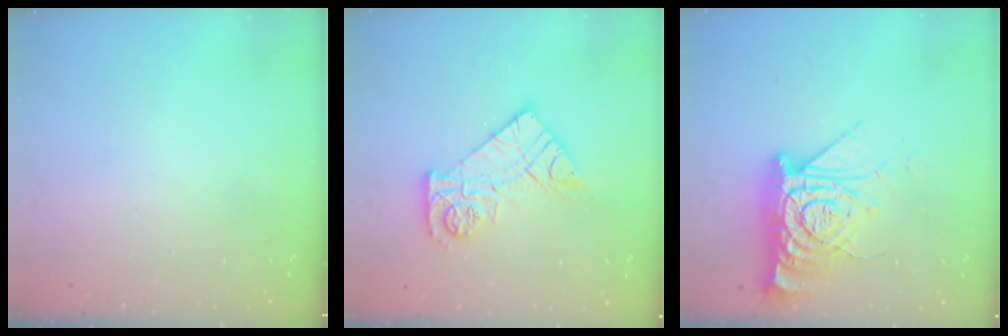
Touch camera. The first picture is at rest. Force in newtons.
{"total": 13.7, "press": 13.7, "slide": 1.2}
{"total": 14.3, "press": 14.2, "slide": 1.5}